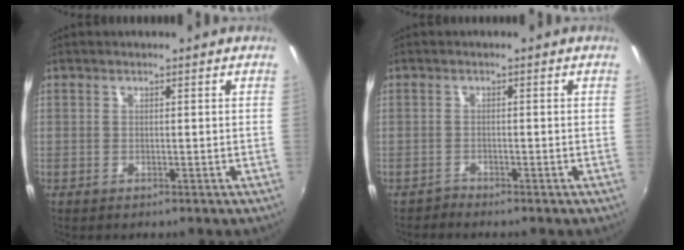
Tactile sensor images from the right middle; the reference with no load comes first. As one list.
[{"total": 0.9, "force": [-0.7, -0.1, -0.5], "torque": [0.010, 0.000, -0.016]}]